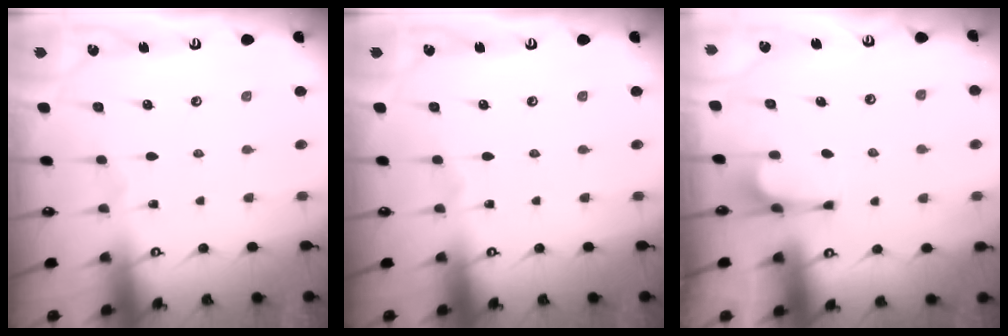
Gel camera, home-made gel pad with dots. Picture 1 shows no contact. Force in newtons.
{"total": 0.0}
{"total": 2.7, "press": 2.6, "slide": 0.5}